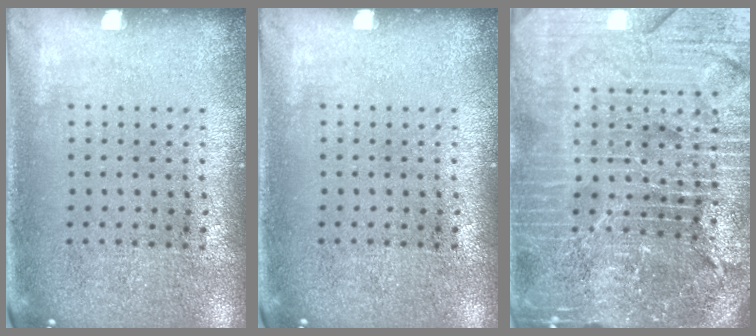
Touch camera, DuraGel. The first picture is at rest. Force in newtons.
{"total": 0.0}
{"total": 6.1, "press": 5.4, "slide": 2.8}